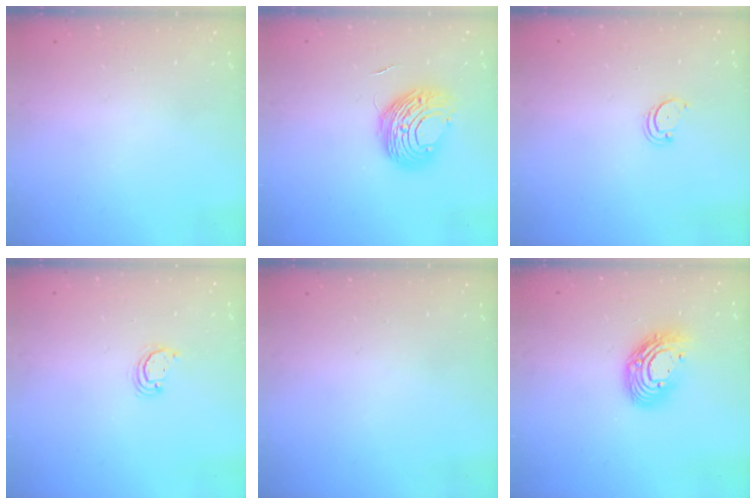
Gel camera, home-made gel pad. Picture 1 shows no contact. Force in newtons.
{"total": 11.0, "press": 11.0, "slide": 0.2}
{"total": 2.4, "press": 2.3, "slide": 0.5}
{"total": 2.6, "press": 2.6, "slide": 0.3}
{"total": 0.0}
{"total": 12.7, "press": 12.7, "slide": 1.2}